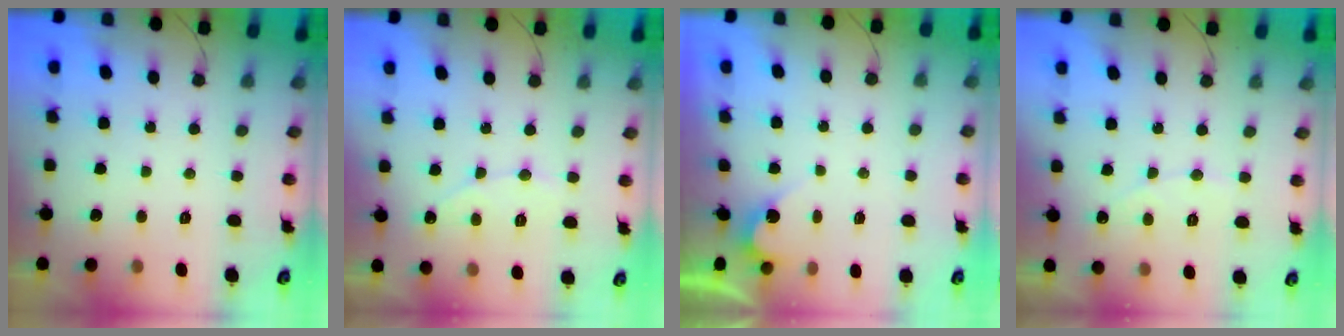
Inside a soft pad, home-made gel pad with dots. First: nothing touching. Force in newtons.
{"total": 4.9, "press": 4.9, "slide": 0.4}
{"total": 2.7, "press": 2.7, "slide": 0.1}
{"total": 4.5, "press": 4.4, "slide": 0.3}